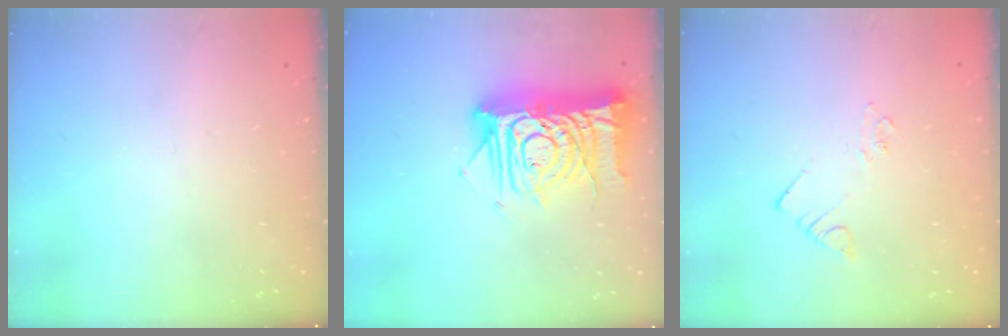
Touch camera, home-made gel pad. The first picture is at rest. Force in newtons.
{"total": 17.4, "press": 17.3, "slide": 2.2}
{"total": 2.2, "press": 2.2, "slide": 0.3}